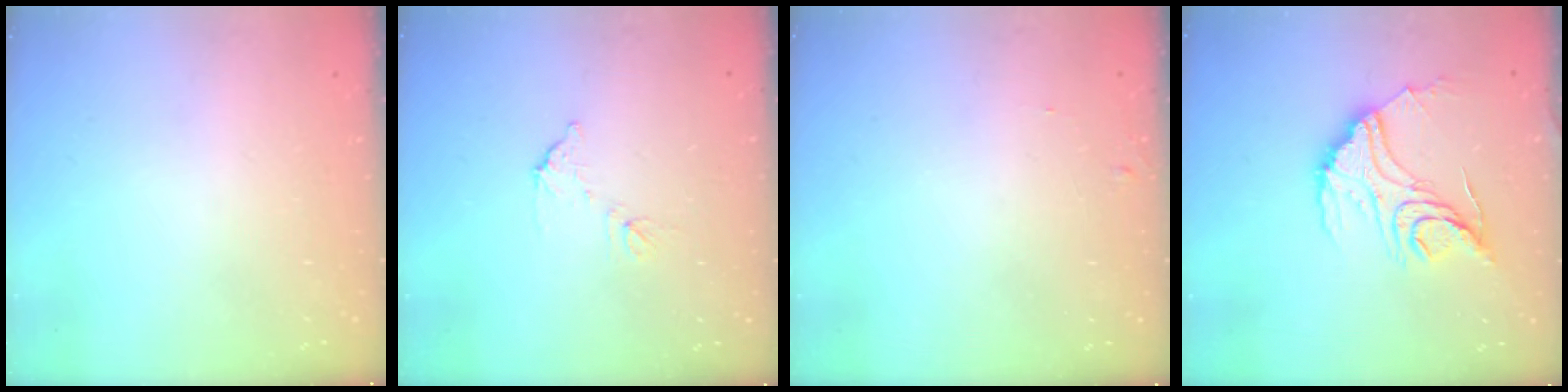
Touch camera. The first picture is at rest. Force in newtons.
{"total": 6.4, "press": 6.4, "slide": 0.3}
{"total": 5.2, "press": 5.2, "slide": 0.4}
{"total": 16.6, "press": 16.6, "slide": 1.3}